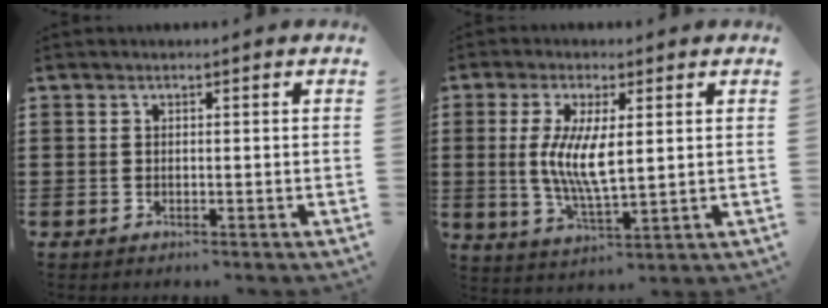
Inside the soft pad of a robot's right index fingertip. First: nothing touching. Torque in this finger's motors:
{"motor_torque": [0.82, -0.22, 0.94, 0.21]}